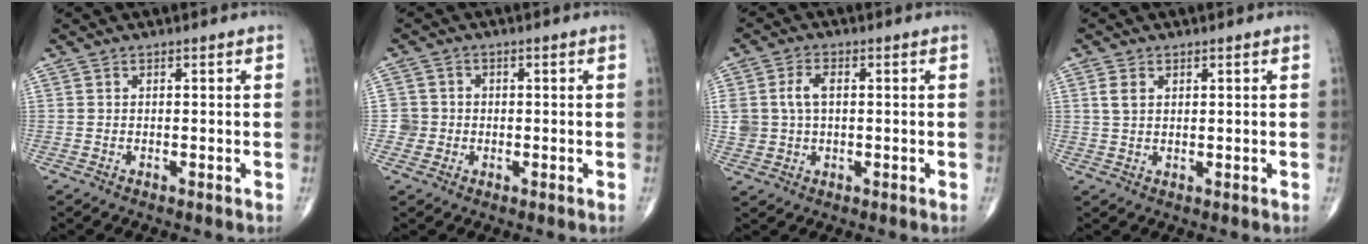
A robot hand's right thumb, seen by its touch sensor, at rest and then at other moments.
{"total": 3.1, "force": [-0.4, 3.1, 0.0], "torque": [0.026, 0.010, -0.011]}
{"total": 6.1, "force": [0.9, 4.1, 4.4], "torque": [-0.092, 0.007, 0.020]}
{"total": 2.8, "force": [1.1, 1.9, 1.8], "torque": [-0.035, 0.001, 0.027]}